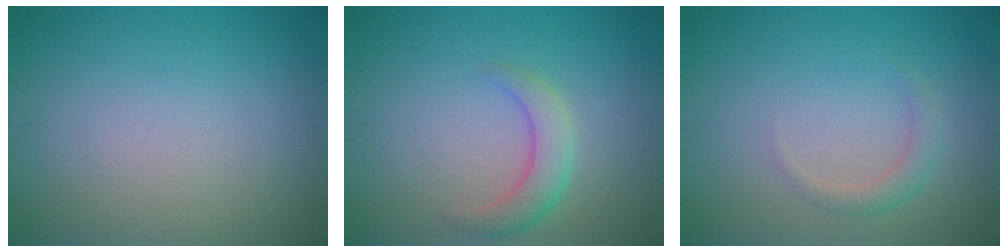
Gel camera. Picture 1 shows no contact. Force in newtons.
{"total": 2.9, "press": 2.9, "slide": 0.1}
{"total": 1.6, "press": 1.6, "slide": 0.1}